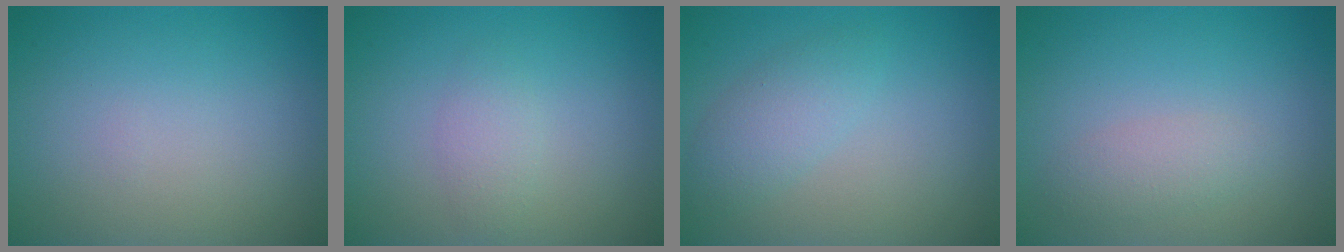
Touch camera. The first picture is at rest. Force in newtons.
{"total": 1.5, "press": 1.5, "slide": 0.0}
{"total": 1.7, "press": 1.7, "slide": 0.0}
{"total": 1.8, "press": 1.8, "slide": 0.1}